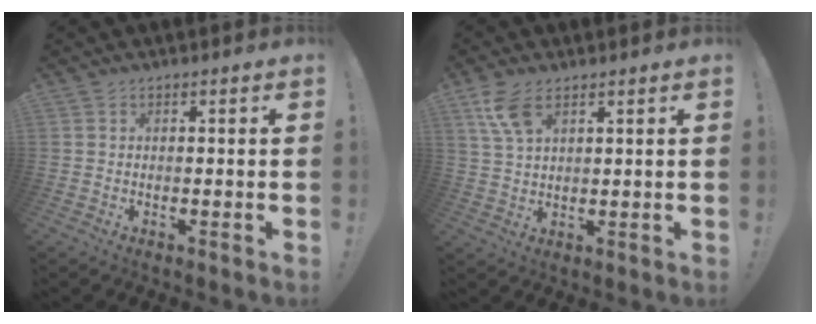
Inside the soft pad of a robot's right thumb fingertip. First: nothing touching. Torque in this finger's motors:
{"motor_torque": [-0.42, 0.42, 0.10, 0.05, 0.00]}